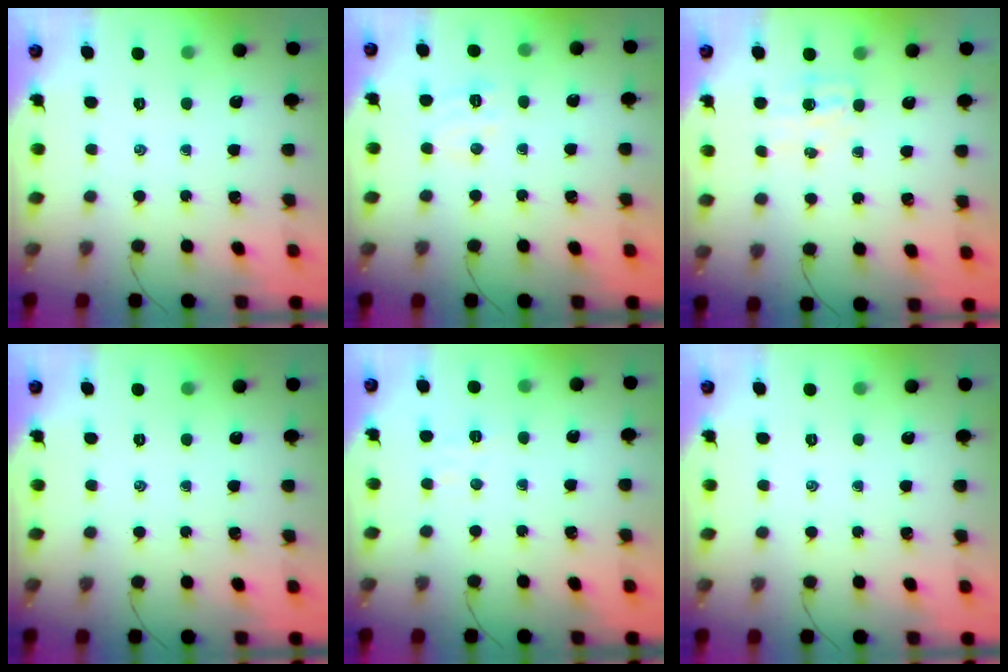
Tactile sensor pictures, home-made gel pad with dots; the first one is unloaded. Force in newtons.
{"total": 5.7, "press": 5.5, "slide": 1.3}
{"total": 3.7, "press": 3.5, "slide": 1.0}
{"total": 0.0}
{"total": 4.6, "press": 4.5, "slide": 1.0}
{"total": 0.0}